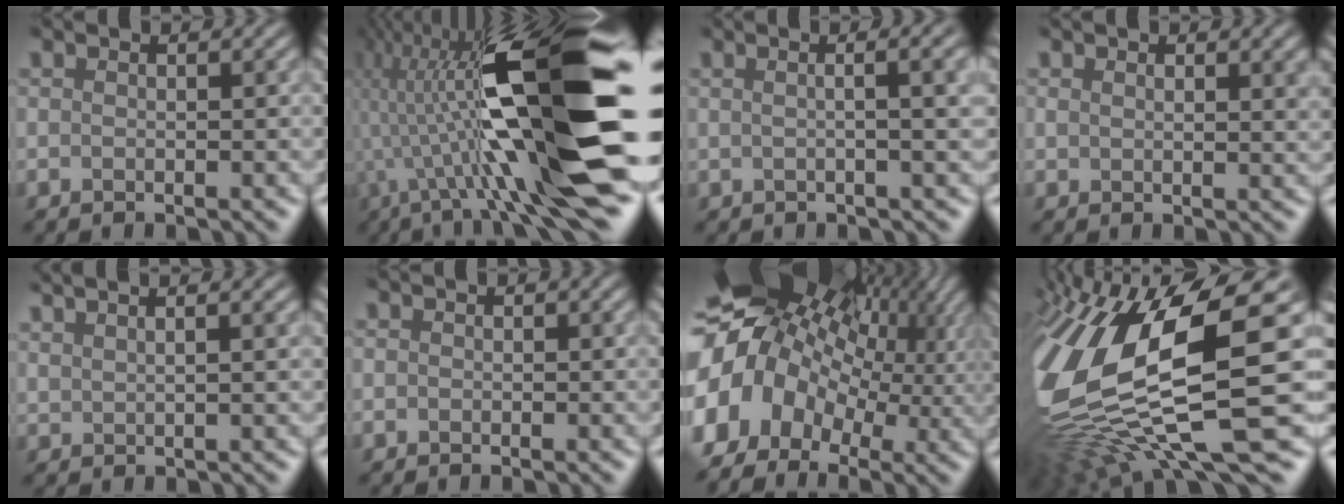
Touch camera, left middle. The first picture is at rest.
{"total": 13.9, "force": [1.2, 2.6, 13.6], "torque": [-0.232, 0.013, 0.018]}
{"total": 3.1, "force": [0.6, 1.1, 2.9], "torque": [-0.007, 0.002, -0.002]}
{"total": 1.5, "force": [1.4, 0.1, -0.5], "torque": [0.015, -0.007, 0.013]}
{"total": 3.2, "force": [2.6, 1.4, 1.3], "torque": [0.022, 0.009, 0.007]}
{"total": 0.6, "force": [0.2, 0.1, -0.5], "torque": [0.006, -0.001, 0.002]}
{"total": 14.5, "force": [1.3, 11.7, 8.4], "torque": [-0.196, 0.009, 0.030]}
{"total": 14.9, "force": [2.0, 5.5, 13.7], "torque": [-0.303, -0.029, 0.057]}